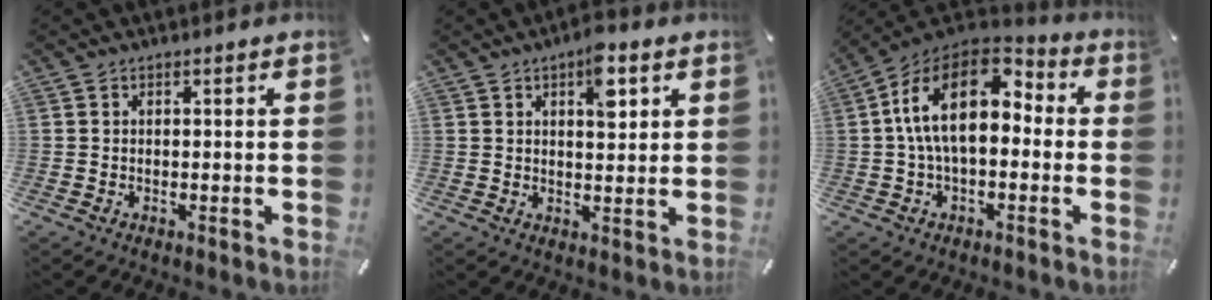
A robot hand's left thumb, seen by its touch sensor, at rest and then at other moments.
{"total": 7.2, "force": [3.1, 3.4, 5.5], "torque": [-0.068, -0.012, 0.045]}
{"total": 16.2, "force": [2.2, 9.4, 13.0], "torque": [-0.258, 0.000, 0.032]}